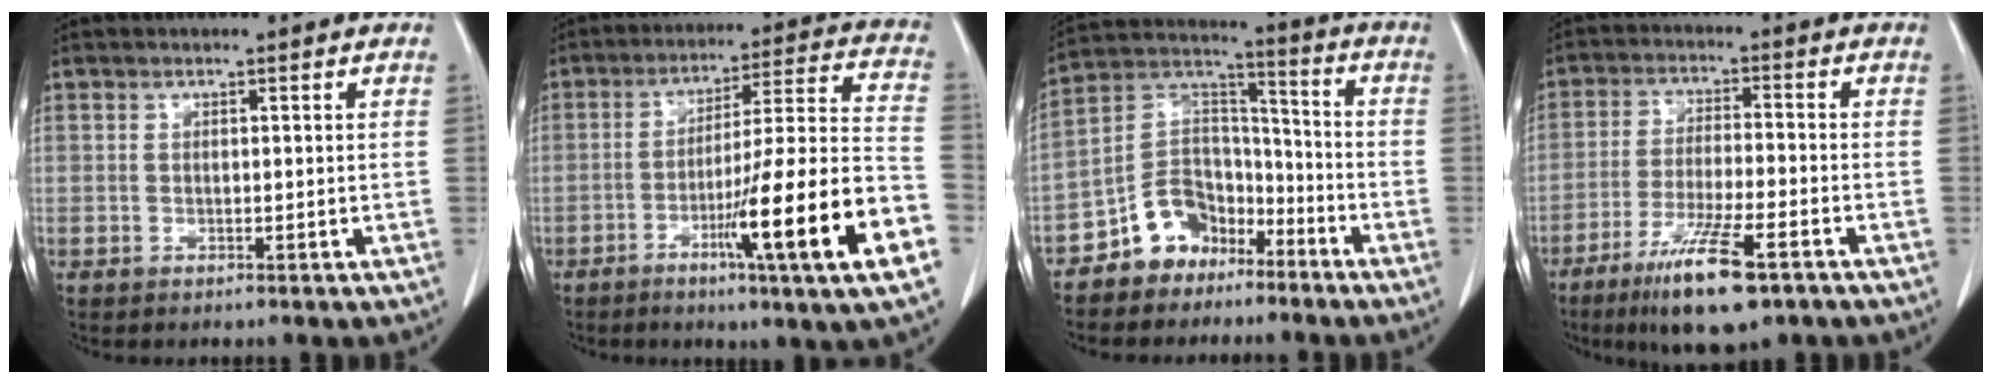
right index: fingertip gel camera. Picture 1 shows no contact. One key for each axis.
{"total": 19.4, "fx": -7.7, "fy": -0.8, "fz": 17.8, "tx": -0.246, "ty": -0.009, "tz": -0.120}
{"total": 9.9, "fx": -6.6, "fy": 6.8, "fz": 2.8, "tx": -0.054, "ty": 0.049, "tz": -0.124}
{"total": 11.5, "fx": -6.9, "fy": 1.6, "fz": 9.1, "tx": -0.167, "ty": -0.025, "tz": -0.116}